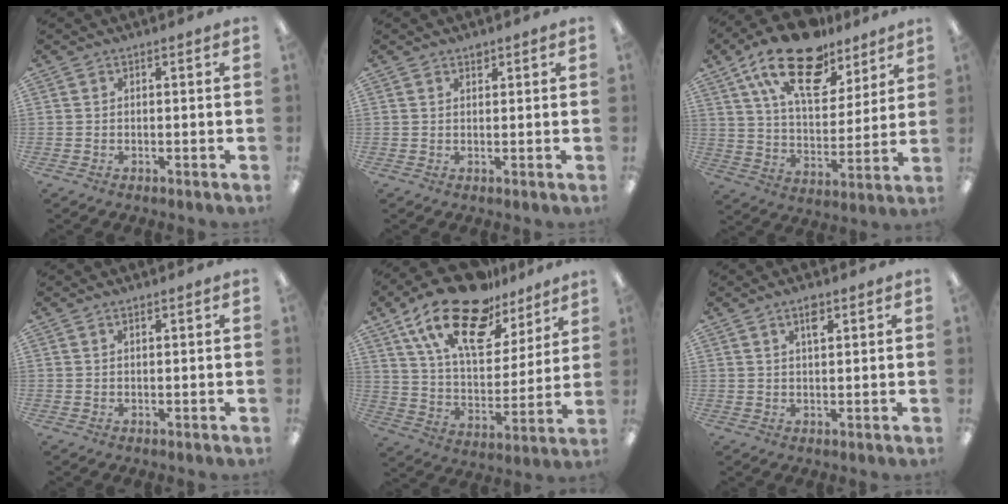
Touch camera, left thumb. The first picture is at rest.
{"total": 1.3, "force": [1.1, 0.6, 0.5], "torque": [-0.003, -0.004, 0.019]}
{"total": 20.6, "force": [13.5, 9.8, 12.0], "torque": [-0.205, -0.070, 0.237]}
{"total": 1.0, "force": [0.7, 0.4, 0.6], "torque": [-0.006, -0.003, 0.011]}
{"total": 22.4, "force": [14.7, 10.3, 13.4], "torque": [-0.244, -0.080, 0.256]}
{"total": 3.7, "force": [2.2, 1.4, 2.7], "torque": [-0.042, -0.002, 0.034]}